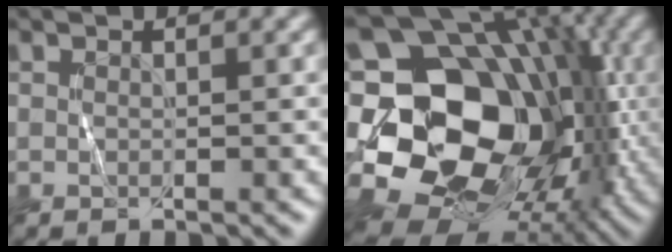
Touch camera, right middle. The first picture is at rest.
{"total": 18.7, "force": [-1.9, 14.6, 11.5], "torque": [-0.181, -0.022, -0.027]}